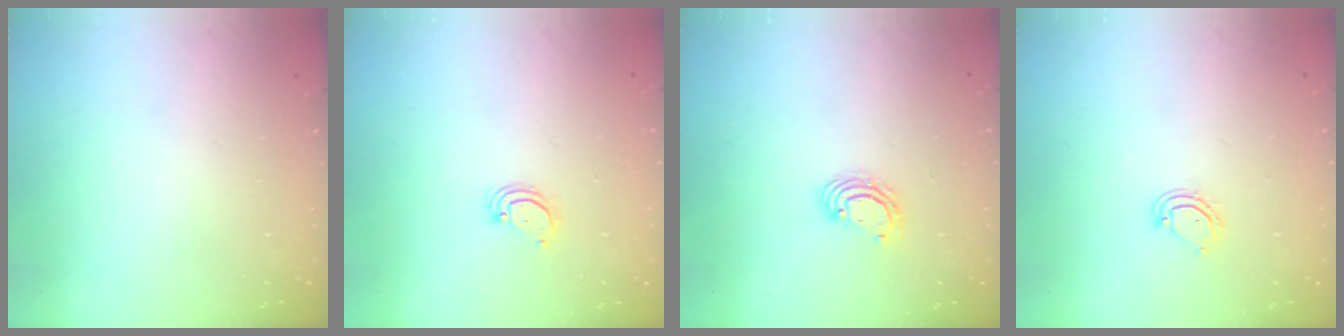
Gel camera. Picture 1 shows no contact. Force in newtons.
{"total": 2.3, "press": 2.3, "slide": 0.2}
{"total": 4.3, "press": 4.3, "slide": 0.1}
{"total": 5.2, "press": 5.2, "slide": 0.2}